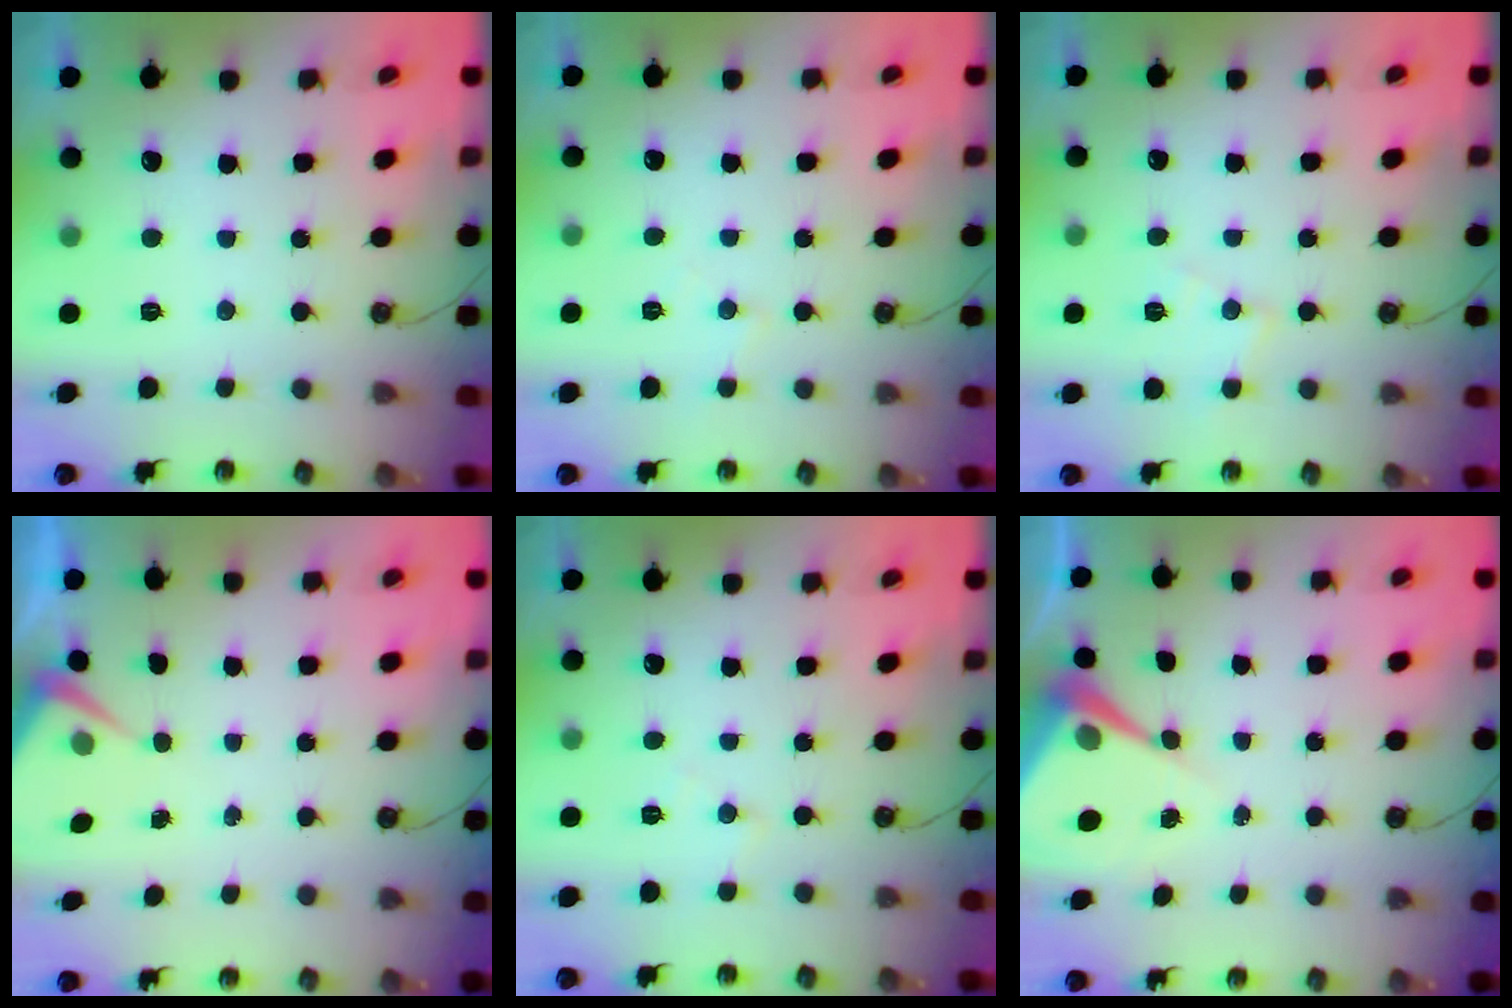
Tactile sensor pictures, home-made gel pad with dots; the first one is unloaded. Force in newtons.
{"total": 4.2, "press": 4.2, "slide": 0.8}
{"total": 8.9, "press": 8.9, "slide": 0.6}
{"total": 4.2, "press": 4.2, "slide": 0.6}
{"total": 5.4, "press": 5.4, "slide": 0.8}
{"total": 6.8, "press": 6.8, "slide": 0.4}